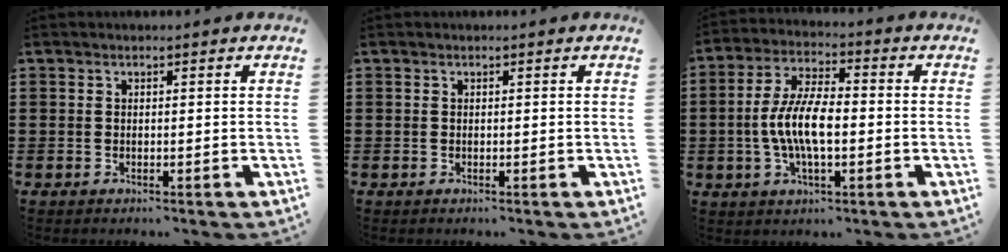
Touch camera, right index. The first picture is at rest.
{"total": 0.0}
{"total": 8.7, "force": [-1.3, 3.3, 7.9], "torque": [-0.178, -0.005, -0.033]}